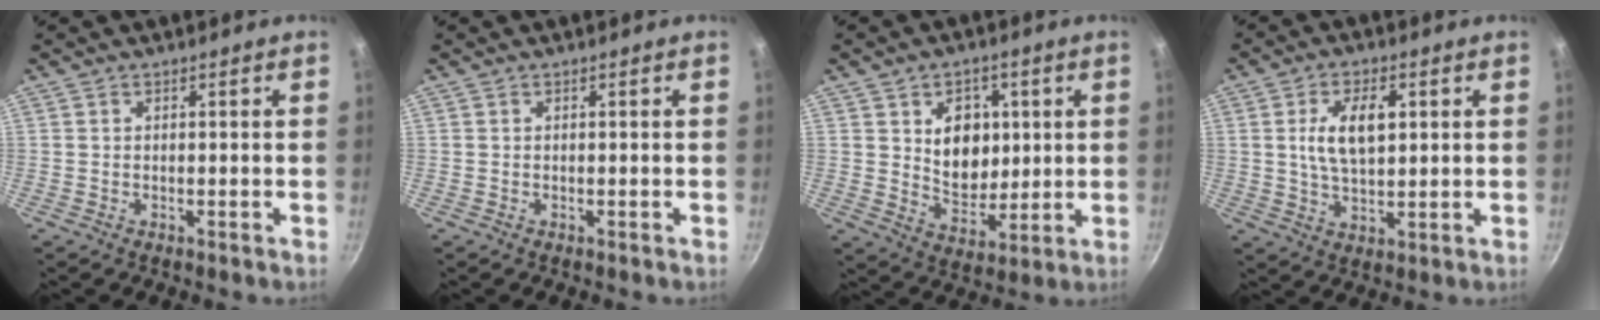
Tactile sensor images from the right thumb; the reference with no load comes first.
{"total": 0.0}
{"total": 10.8, "force": [2.6, 8.2, 6.6], "torque": [-0.062, -0.024, 0.049]}
{"total": 9.2, "force": [2.0, 4.9, 7.6], "torque": [-0.123, -0.004, 0.035]}